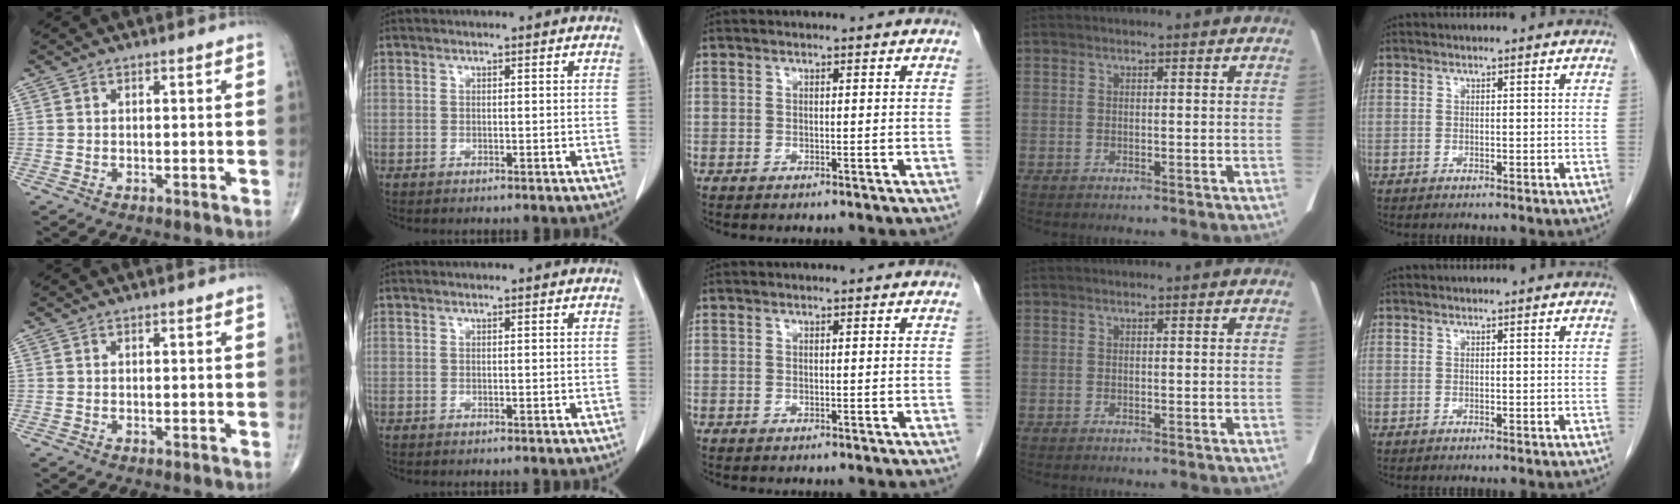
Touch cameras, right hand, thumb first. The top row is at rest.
{}